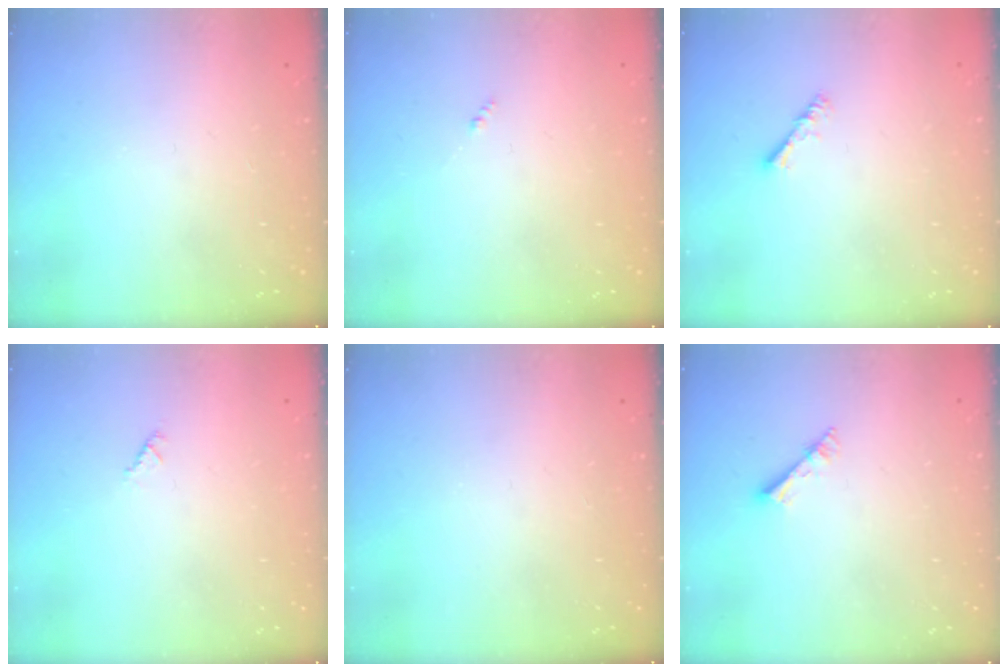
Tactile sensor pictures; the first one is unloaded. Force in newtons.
{"total": 0.0}
{"total": 2.4, "press": 2.4, "slide": 0.3}
{"total": 0.6, "press": 0.6, "slide": 0.2}
{"total": 0.0}
{"total": 3.0, "press": 3.0, "slide": 0.3}